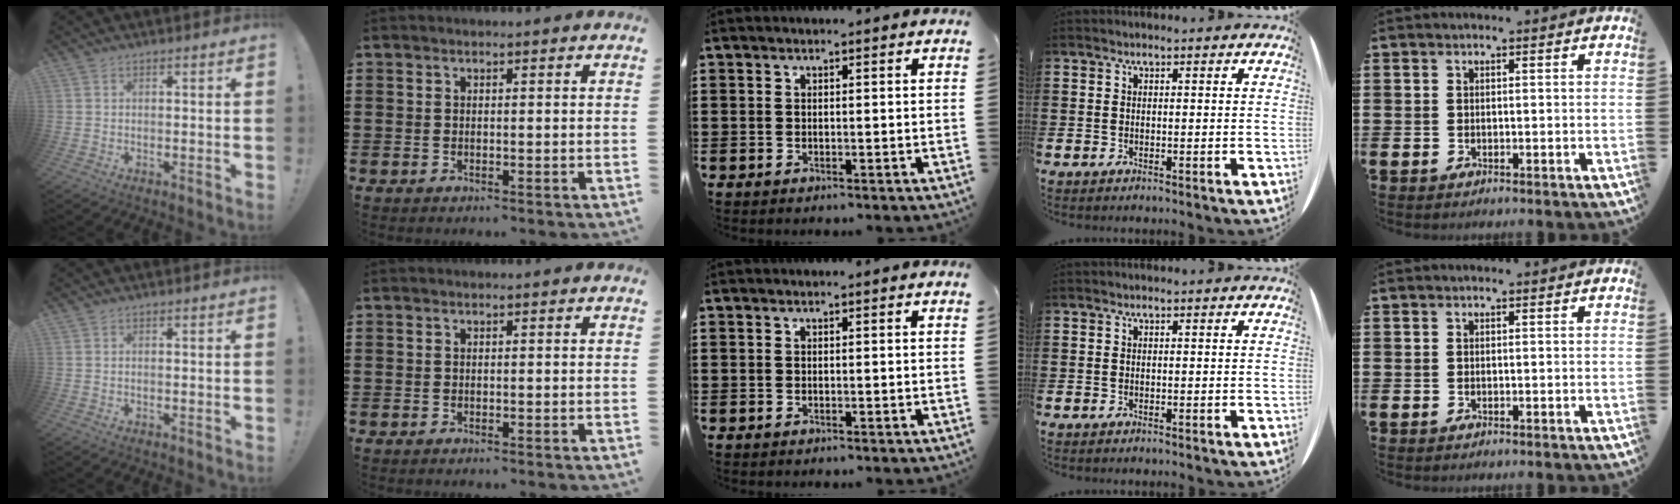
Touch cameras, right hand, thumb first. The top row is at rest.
{}